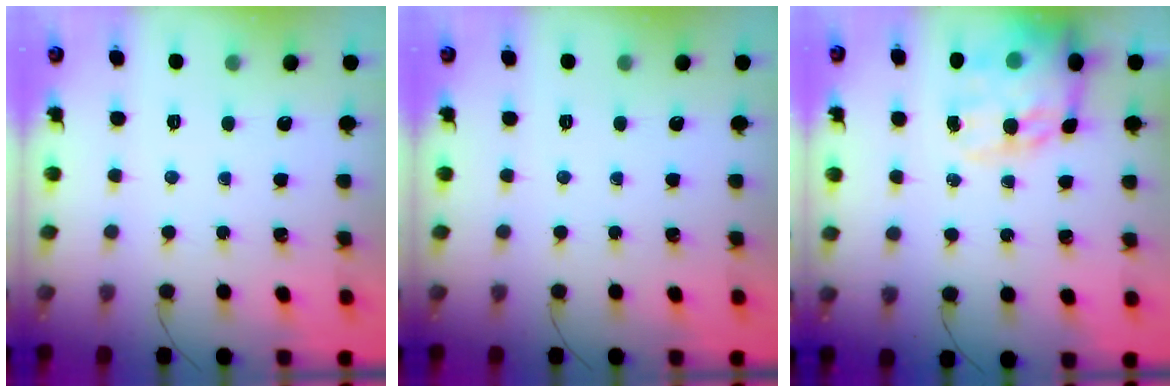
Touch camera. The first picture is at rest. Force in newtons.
{"total": 0.0}
{"total": 18.7, "press": 18.1, "slide": 4.6}